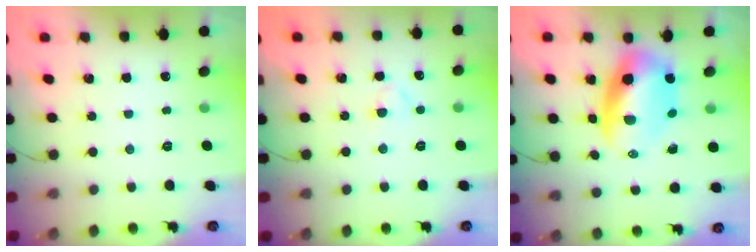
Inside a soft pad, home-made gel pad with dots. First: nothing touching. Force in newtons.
{"total": 2.7, "press": 2.4, "slide": 1.2}
{"total": 10.5, "press": 10.2, "slide": 2.5}